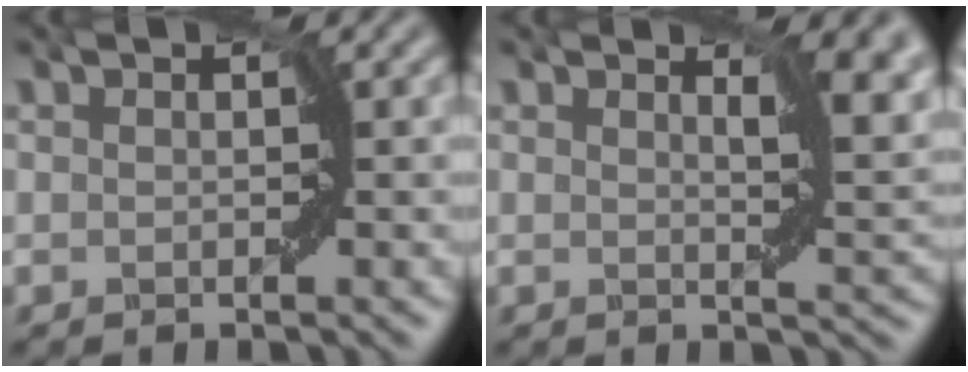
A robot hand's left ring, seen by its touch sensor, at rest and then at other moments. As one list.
[{"total": 5.6, "force": [2.0, 2.2, 4.7], "torque": [-0.065, -0.002, 0.026]}]